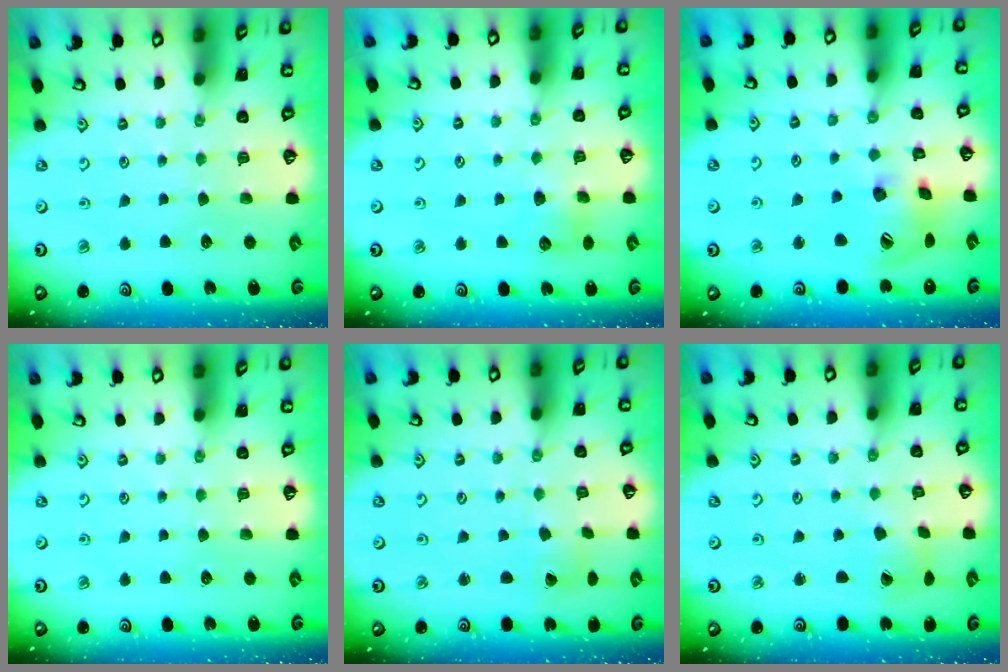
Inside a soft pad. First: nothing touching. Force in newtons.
{"total": 5.2, "press": 5.1, "slide": 0.6}
{"total": 16.3, "press": 16.1, "slide": 2.1}
{"total": 0.0}
{"total": 2.8, "press": 2.8, "slide": 0.1}
{"total": 2.3, "press": 2.3, "slide": 0.3}